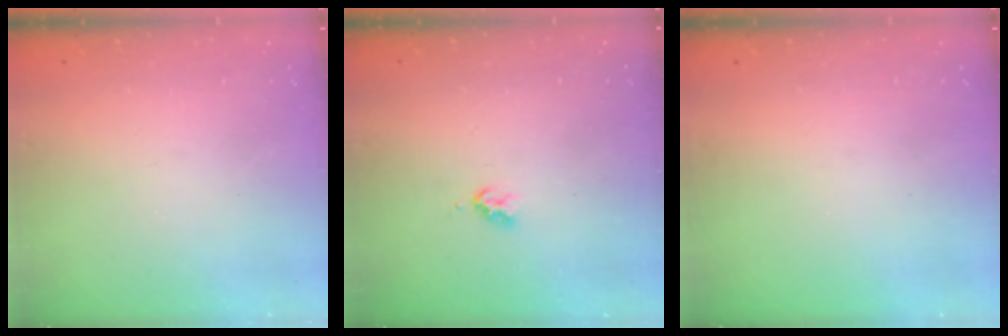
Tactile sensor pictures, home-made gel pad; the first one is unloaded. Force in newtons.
{"total": 3.2, "press": 3.2, "slide": 0.4}
{"total": 0.0}